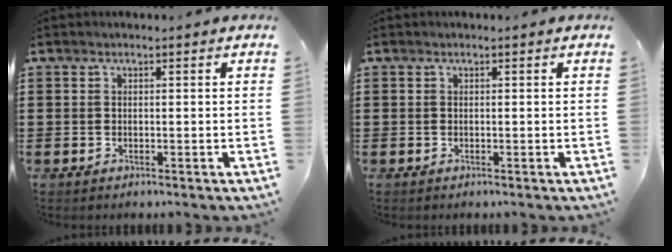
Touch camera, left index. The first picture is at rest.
{"total": 0.0}